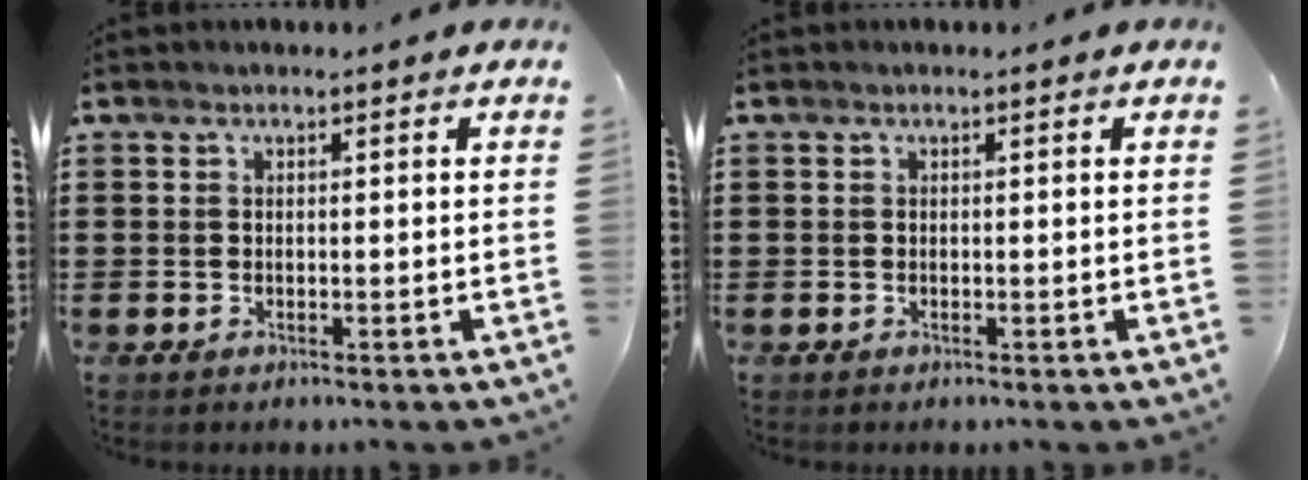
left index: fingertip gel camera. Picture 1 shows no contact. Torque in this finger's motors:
{"motor_torque": [-0.02, 0.02, -0.01, 0.00]}